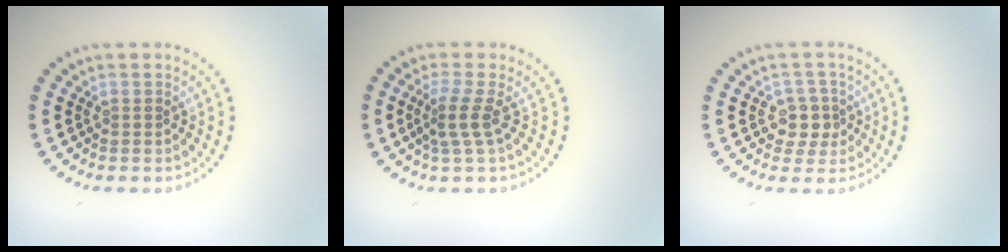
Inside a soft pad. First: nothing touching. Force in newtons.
{"total": 2.5, "press": 1.8, "slide": 1.7}
{"total": 2.4, "press": 2.1, "slide": 1.0}